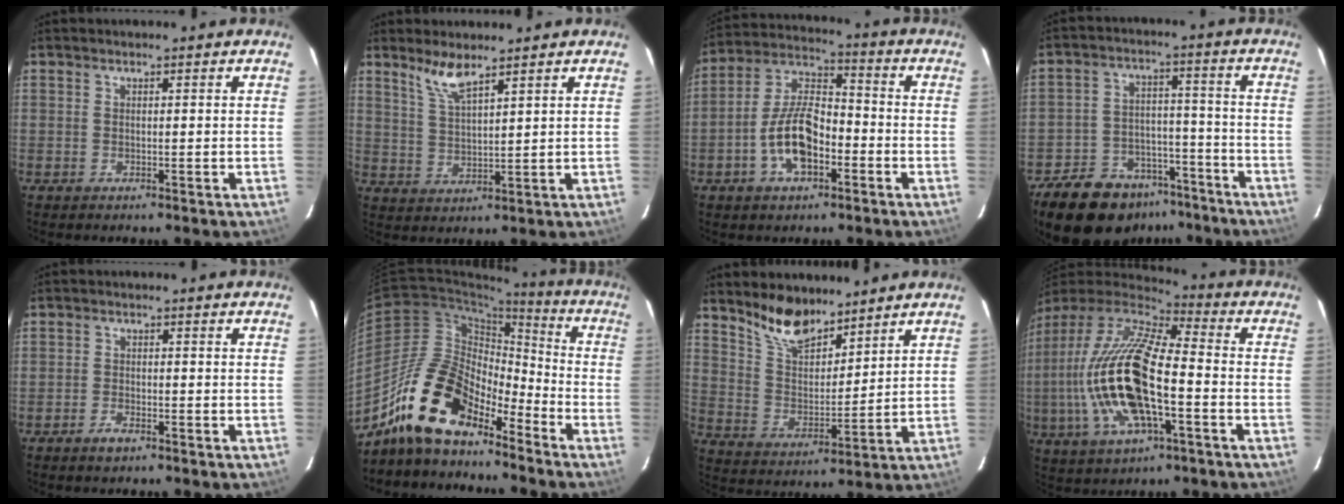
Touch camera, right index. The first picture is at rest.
{"total": 5.3, "force": [4.2, 0.9, 3.2], "torque": [-0.066, 0.001, 0.089]}
{"total": 11.9, "force": [-4.5, 5.8, 9.4], "torque": [-0.193, 0.016, -0.079]}
{"total": 17.8, "force": [-13.1, 10.0, 6.7], "torque": [-0.157, 0.037, -0.185]}
{"total": 2.2, "force": [-1.7, 0.9, 1.1], "torque": [-0.028, 0.000, -0.033]}
{"total": 16.7, "force": [-12.9, 6.6, 8.4], "torque": [-0.161, 0.003, -0.241]}
{"total": 10.4, "force": [8.5, 3.9, 4.5], "torque": [-0.083, 0.005, 0.163]}
{"total": 21.7, "force": [-4.4, 7.2, 20.0], "torque": [-0.388, -0.023, -0.085]}